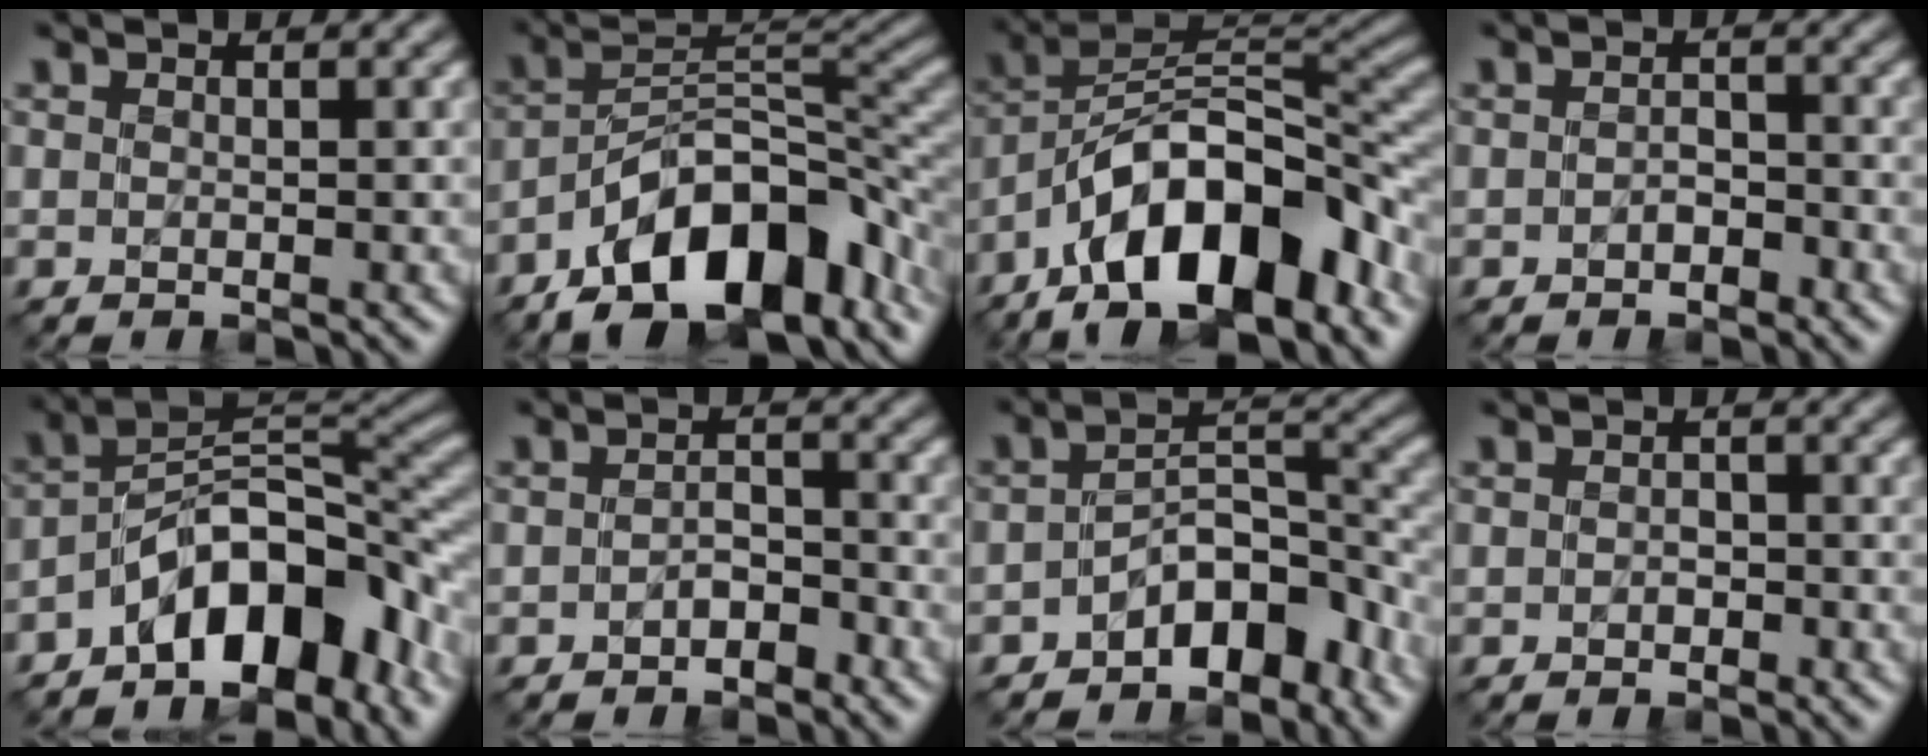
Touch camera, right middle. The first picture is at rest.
{"total": 12.3, "force": [-7.4, 5.0, 8.3], "torque": [-0.127, 0.006, -0.139]}
{"total": 13.7, "force": [-7.8, 5.9, 9.5], "torque": [-0.146, 0.022, -0.148]}
{"total": 1.3, "force": [-0.7, 0.8, 0.7], "torque": [-0.012, 0.005, -0.016]}
{"total": 9.6, "force": [-5.3, 3.9, 7.0], "torque": [-0.090, 0.021, -0.103]}
{"total": 1.8, "force": [-1.1, 1.0, 1.1], "torque": [-0.018, 0.008, -0.022]}
{"total": 6.0, "force": [-3.6, 2.9, 3.8], "torque": [-0.046, 0.010, -0.069]}
{"total": 0.9, "force": [-0.3, 0.7, 0.5], "torque": [-0.008, 0.001, -0.007]}